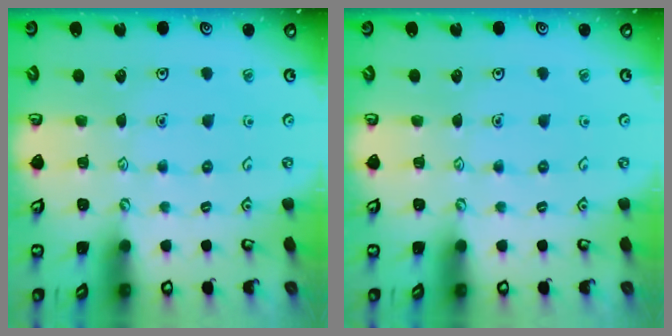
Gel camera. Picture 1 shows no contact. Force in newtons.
{"total": 0.0}